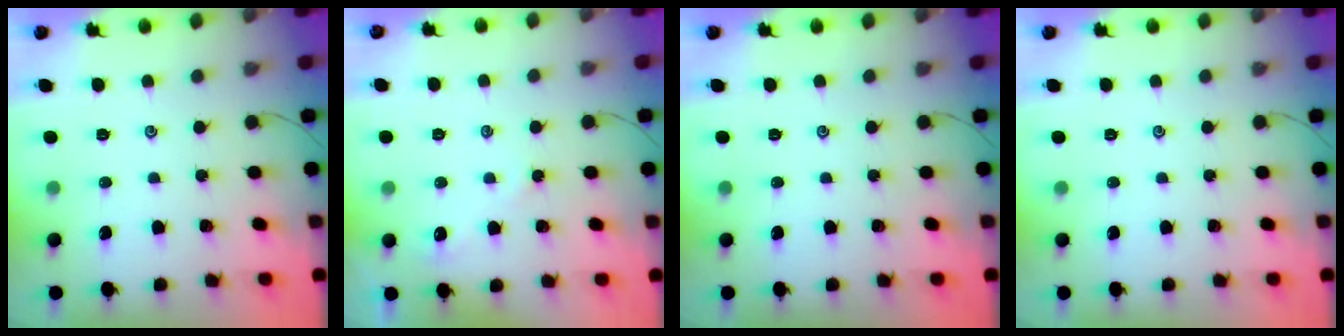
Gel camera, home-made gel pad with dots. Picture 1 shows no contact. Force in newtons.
{"total": 2.4, "press": 2.4, "slide": 0.4}
{"total": 0.0}
{"total": 0.0}